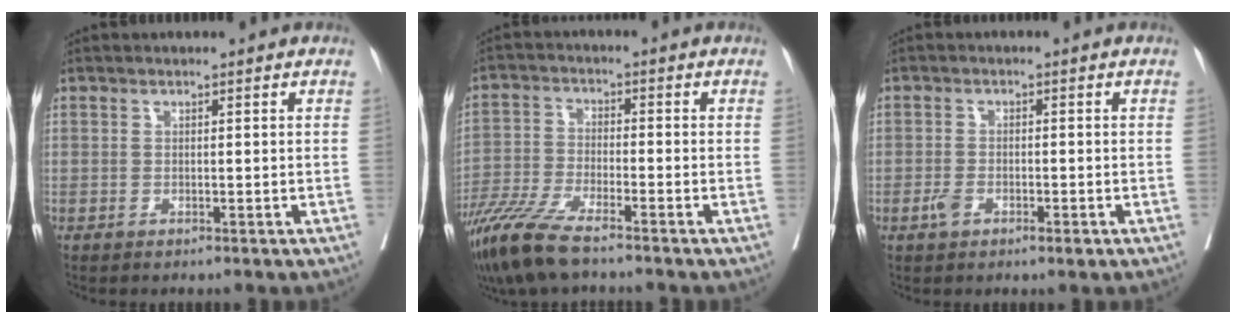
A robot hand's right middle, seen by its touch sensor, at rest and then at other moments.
{"total": 10.0, "force": [-7.6, 1.3, 6.4], "torque": [-0.130, -0.030, -0.145]}
{"total": 3.0, "force": [-1.4, 1.2, 2.3], "torque": [-0.041, 0.001, -0.024]}